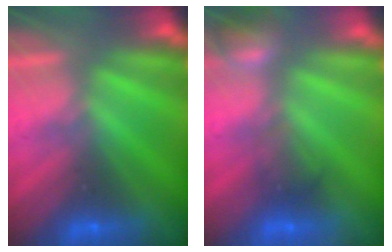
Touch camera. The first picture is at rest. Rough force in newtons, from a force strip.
{"total": 2.6}